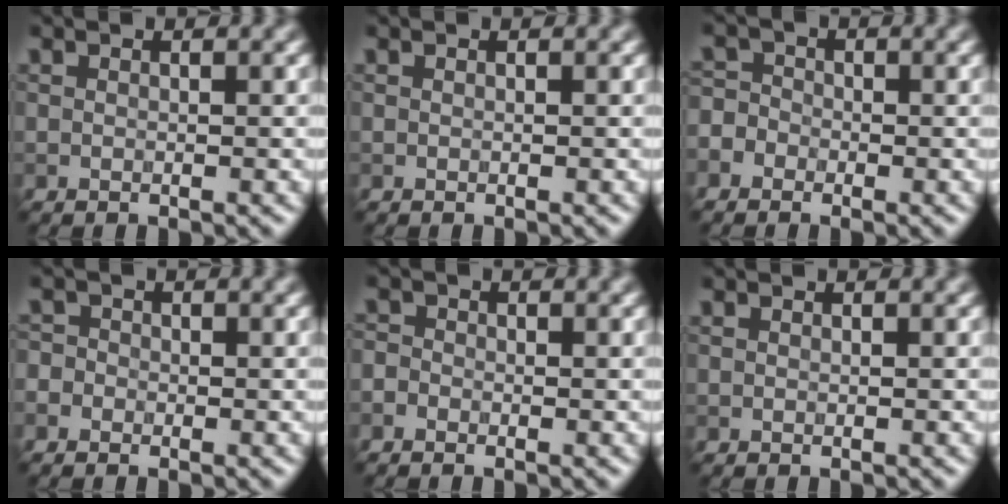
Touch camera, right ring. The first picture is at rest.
{"total": 0.0}
{"total": 2.6, "force": [-1.4, 2.1, 0.7], "torque": [-0.002, 0.010, -0.038]}
{"total": 1.4, "force": [-0.4, 1.3, 0.4], "torque": [0.003, 0.006, -0.016]}
{"total": 1.0, "force": [-0.6, 0.8, 0.3], "torque": [-0.005, -0.003, -0.017]}
{"total": 0.0}